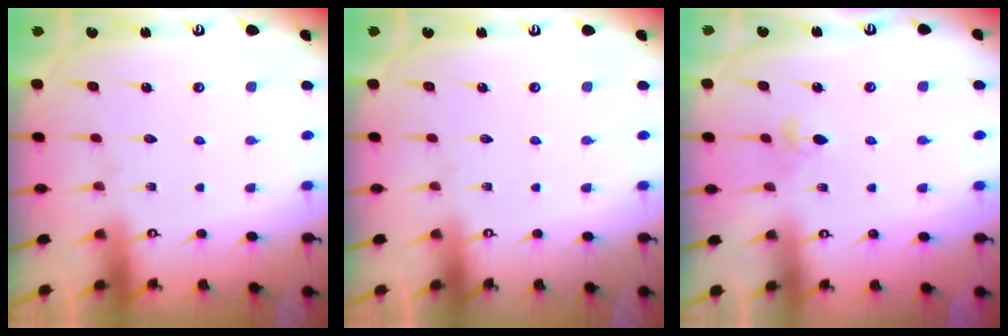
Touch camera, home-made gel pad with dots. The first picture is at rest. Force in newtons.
{"total": 0.0}
{"total": 3.3, "press": 3.2, "slide": 0.8}